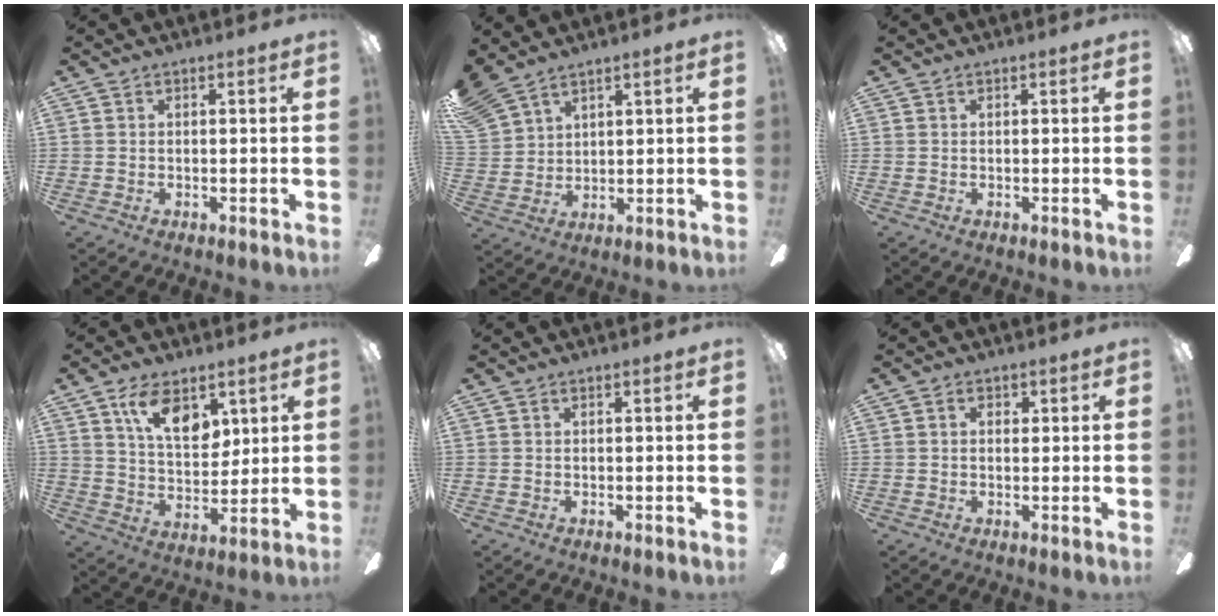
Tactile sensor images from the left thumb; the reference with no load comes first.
{"total": 7.9, "force": [6.8, 3.2, 2.3], "torque": [-0.069, -0.024, 0.136]}
{"total": 0.0}
{"total": 12.0, "force": [6.8, 6.5, 7.4], "torque": [-0.123, -0.019, 0.123]}
{"total": 0.0}
{"total": 1.6, "force": [0.6, 1.2, 0.8], "torque": [-0.009, 0.003, 0.007]}